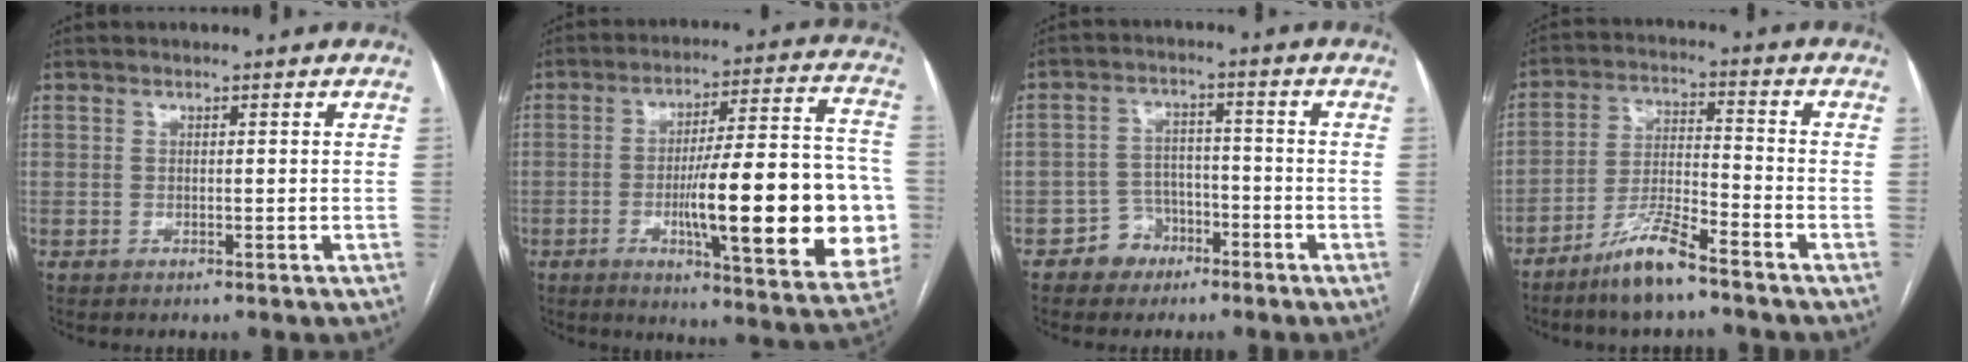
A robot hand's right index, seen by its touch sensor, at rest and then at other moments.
{"total": 24.8, "force": [-4.6, 4.1, 24.0], "torque": [-0.273, 0.014, -0.055]}
{"total": 4.9, "force": [-2.9, 3.9, 0.7], "torque": [-0.003, 0.017, -0.043]}
{"total": 8.5, "force": [-6.4, 0.9, 5.5], "torque": [-0.112, -0.015, -0.124]}